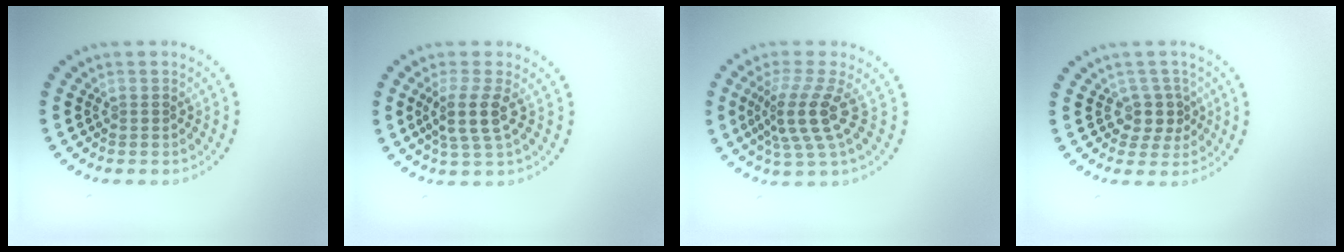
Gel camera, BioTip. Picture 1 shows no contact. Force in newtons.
{"total": 2.8, "press": 2.3, "slide": 1.6}
{"total": 4.3, "press": 3.1, "slide": 3.0}
{"total": 2.5, "press": 1.9, "slide": 1.6}